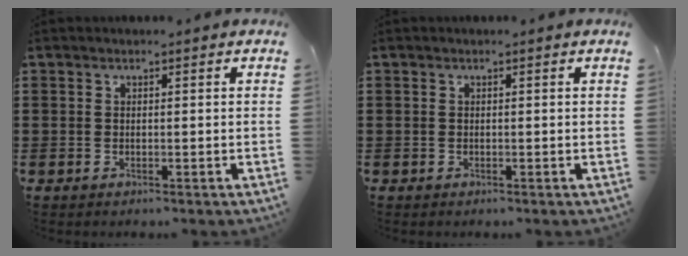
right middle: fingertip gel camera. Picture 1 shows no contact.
{"total": 0.0}